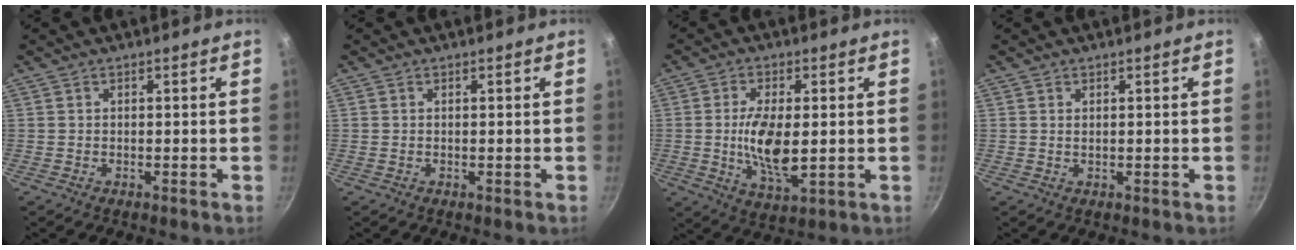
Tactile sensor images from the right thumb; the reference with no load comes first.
{"total": 0.0}
{"total": 10.4, "force": [-0.1, 4.6, 9.4], "torque": [-0.177, -0.010, 0.003]}
{"total": 0.8, "force": [0.3, 0.4, 0.6], "torque": [-0.010, -0.001, 0.006]}